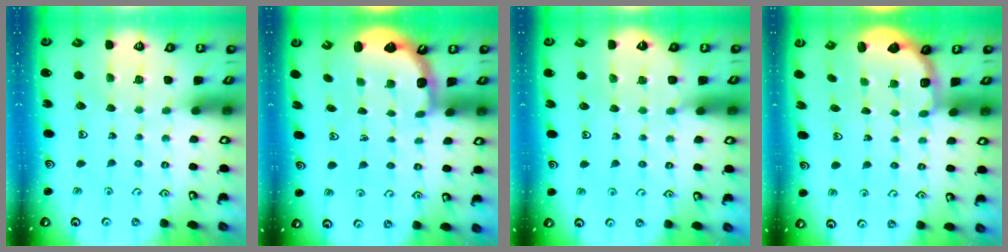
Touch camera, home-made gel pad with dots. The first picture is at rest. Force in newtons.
{"total": 2.6, "press": 2.3, "slide": 1.3}
{"total": 2.9, "press": 2.9, "slide": 0.3}
{"total": 2.7, "press": 1.9, "slide": 1.9}